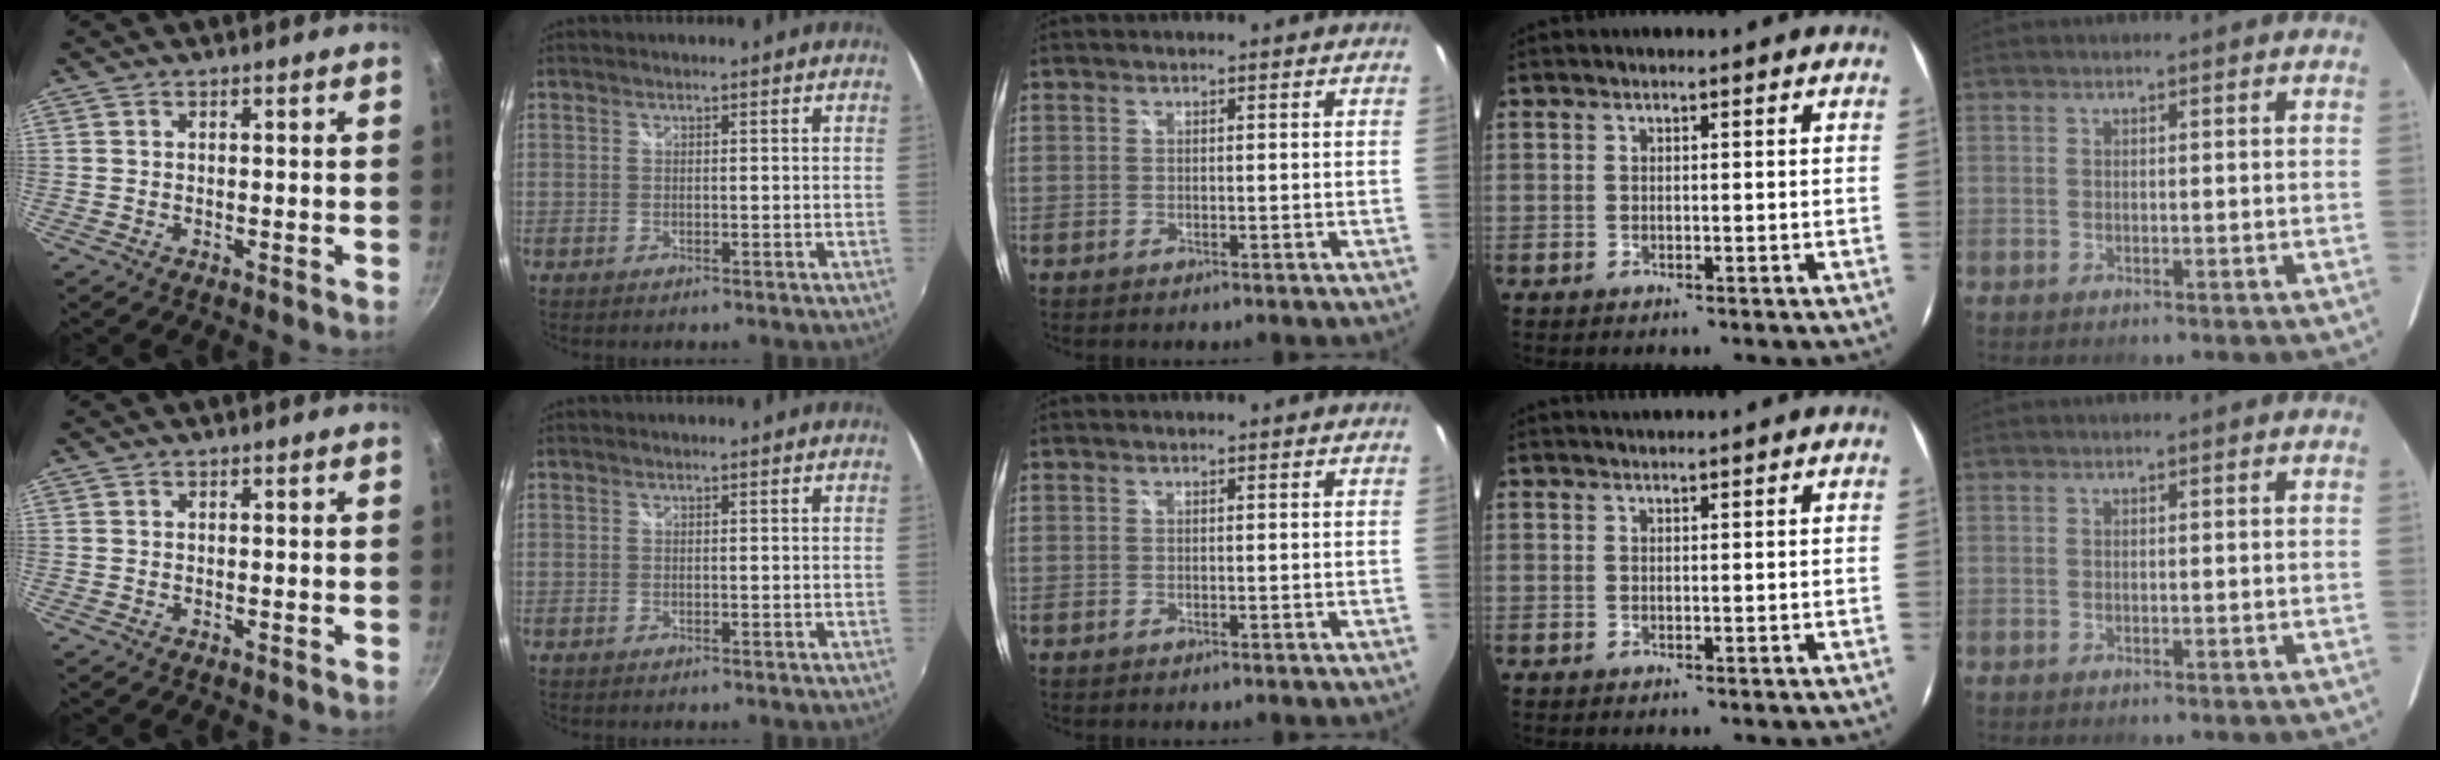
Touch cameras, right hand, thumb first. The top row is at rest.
{"ring": {"total": 1.0, "force": [1.0, -0.2, 0.2], "torque": [-0.009, -0.002, 0.017]}}